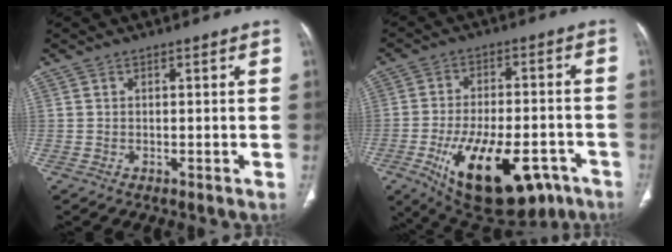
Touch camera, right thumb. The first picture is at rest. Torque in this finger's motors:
{"motor_torque": [1.69, 2.37, 1.81, -0.34, 0.54]}